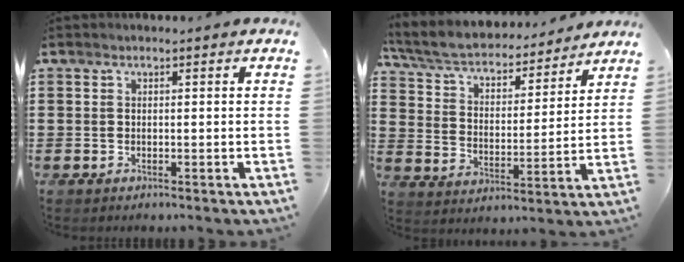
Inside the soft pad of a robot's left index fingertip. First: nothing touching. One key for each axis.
{"total": 5.3, "fx": 4.7, "fy": 1.3, "fz": 2.2, "tx": -0.064, "ty": -0.034, "tz": 0.075}